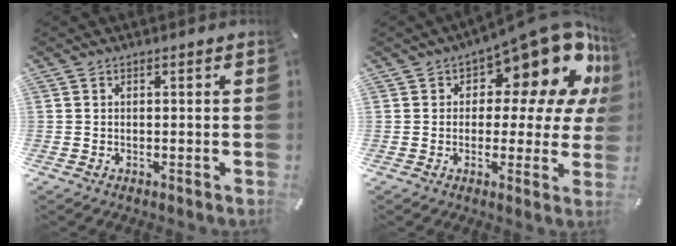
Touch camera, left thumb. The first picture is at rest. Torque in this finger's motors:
{"motor_torque": [2.47, 2.38, 0.63, 0.05, 0.14]}